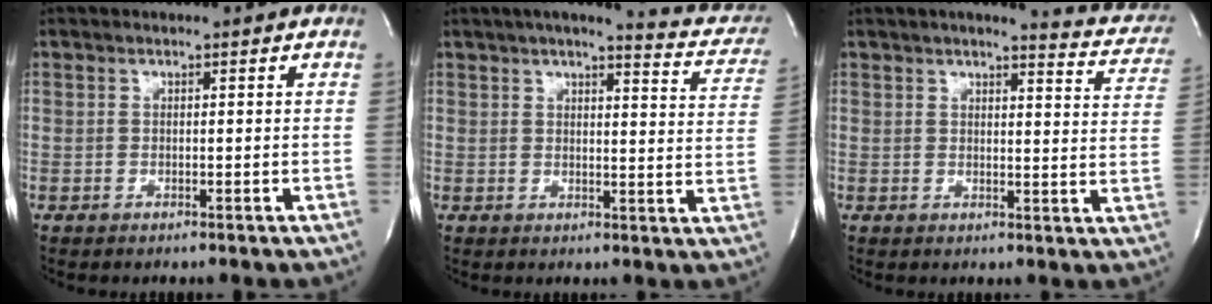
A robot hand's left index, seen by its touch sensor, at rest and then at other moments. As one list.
[{"total": 12.6, "force": [10.4, 2.4, 6.6], "torque": [-0.069, -0.015, 0.099]}, {"total": 9.1, "force": [8.0, 1.7, 4.0], "torque": [-0.034, -0.023, 0.065]}]